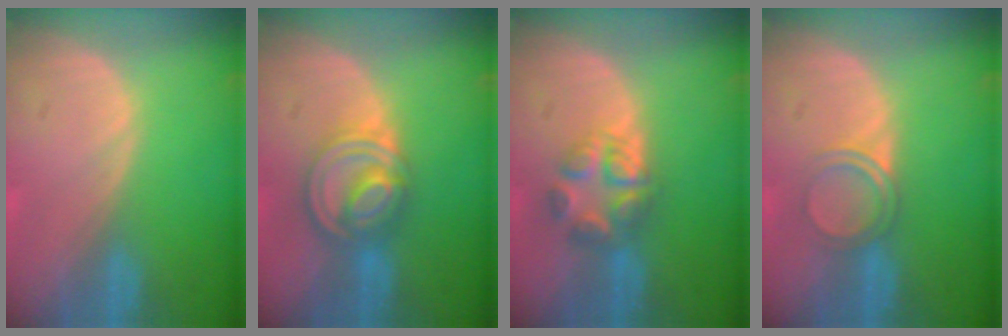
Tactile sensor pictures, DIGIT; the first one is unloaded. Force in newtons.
{"total": 7.9, "press": 6.8, "slide": 4.1}
{"total": 5.7, "press": 5.5, "slide": 1.2}
{"total": 3.6, "press": 3.3, "slide": 1.2}